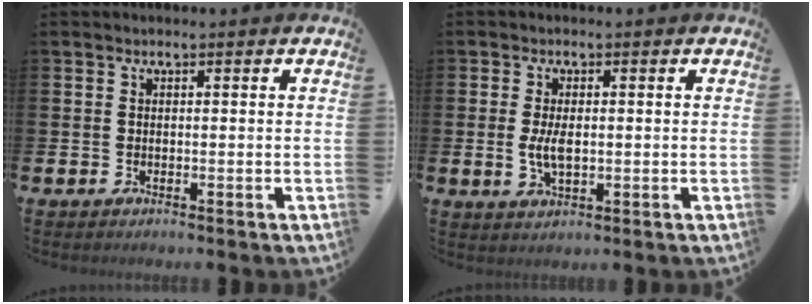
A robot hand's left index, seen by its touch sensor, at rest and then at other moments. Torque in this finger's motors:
{"motor_torque": [0.95, 0.38, 0.29, 0.12]}